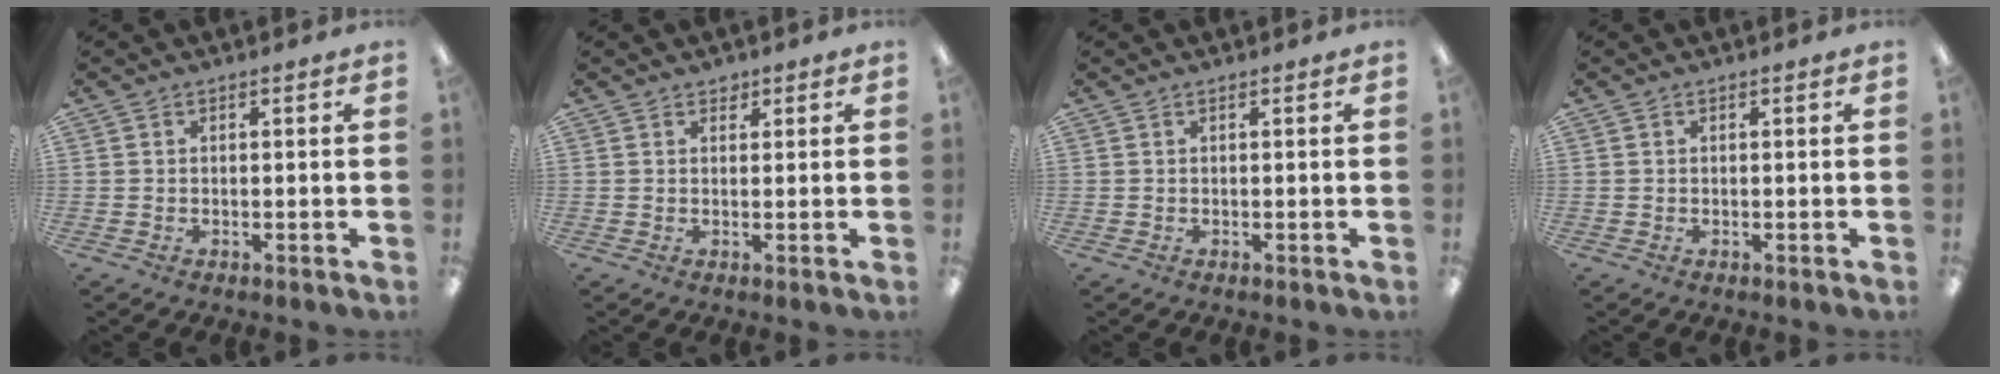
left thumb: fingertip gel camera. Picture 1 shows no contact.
{"total": 1.6, "force": [1.2, 1.0, 0.3], "torque": [0.001, -0.003, 0.021]}
{"total": 0.0}
{"total": 0.0}